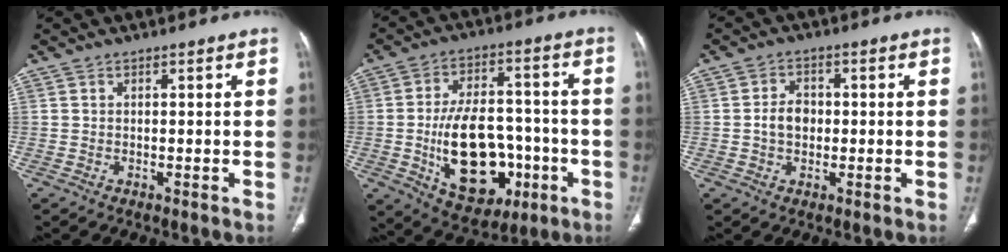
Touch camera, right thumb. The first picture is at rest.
{"total": 19.6, "force": [-4.8, 12.1, 14.7], "torque": [-0.202, 0.029, -0.056]}
{"total": 4.6, "force": [-0.2, 3.5, 3.0], "torque": [-0.043, 0.011, -0.008]}